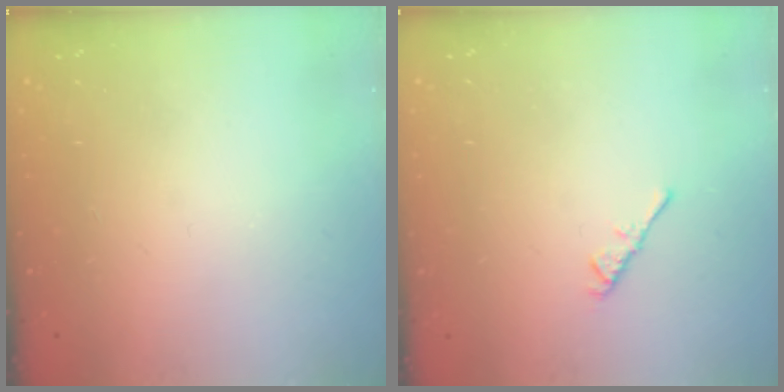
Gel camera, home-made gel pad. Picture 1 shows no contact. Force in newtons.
{"total": 2.4, "press": 2.3, "slide": 0.6}